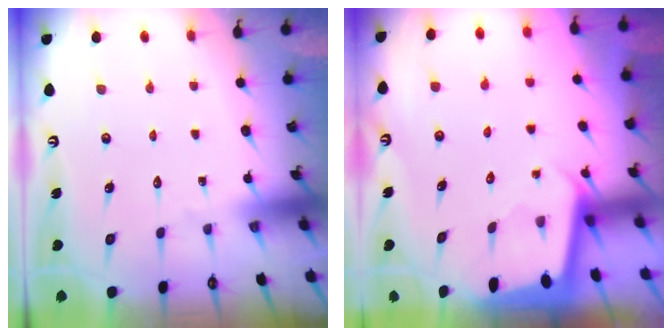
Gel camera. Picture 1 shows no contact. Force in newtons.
{"total": 1.8, "press": 1.8, "slide": 0.1}